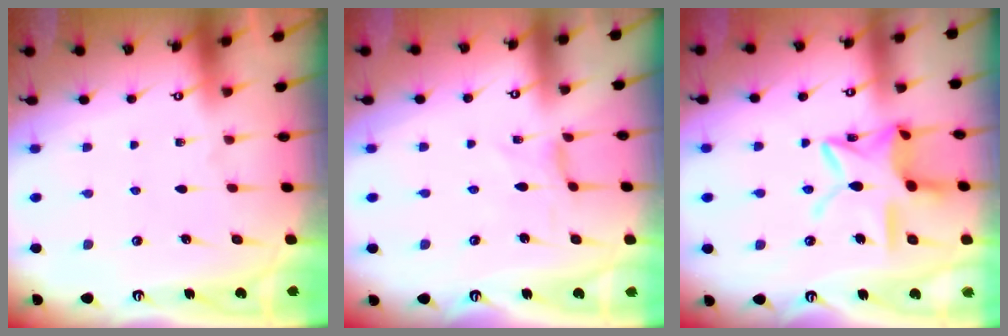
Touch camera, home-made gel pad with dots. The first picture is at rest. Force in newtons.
{"total": 0.0}
{"total": 14.9, "press": 14.8, "slide": 1.2}